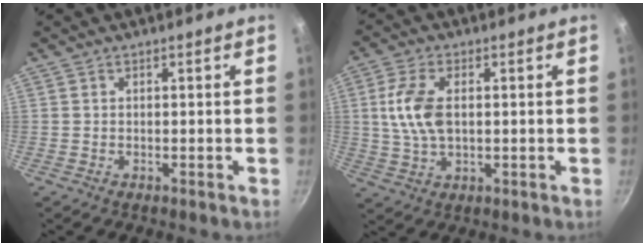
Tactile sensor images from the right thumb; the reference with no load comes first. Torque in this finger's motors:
{"motor_torque": [-0.07, 0.11, 0.90, 0.07, 0.20]}